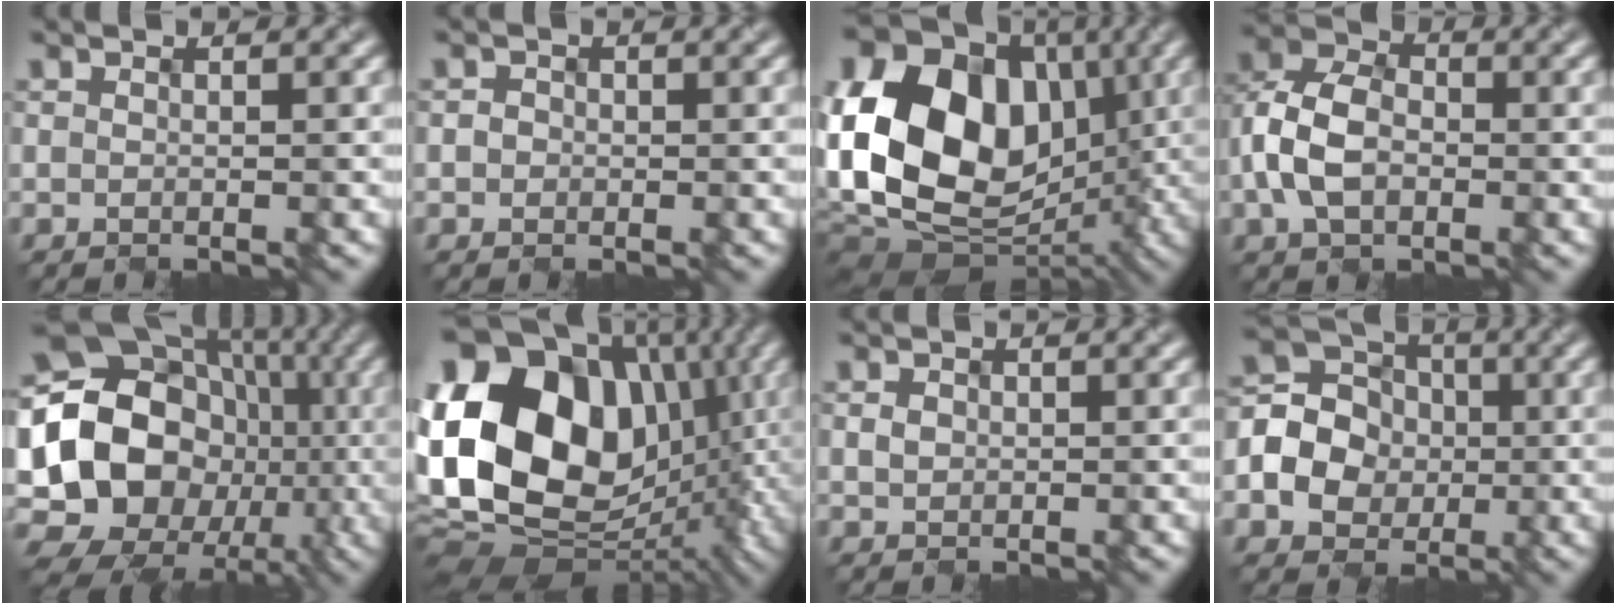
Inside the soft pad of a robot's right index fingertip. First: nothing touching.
{"total": 0.9, "force": [-0.5, 0.7, -0.1], "torque": [0.002, 0.001, -0.008]}
{"total": 18.8, "force": [0.2, 14.3, 12.1], "torque": [-0.206, 0.034, 0.001]}
{"total": 6.0, "force": [-1.2, 4.4, 4.0], "torque": [-0.088, 0.007, -0.031]}
{"total": 20.8, "force": [-4.0, 17.9, 9.8], "torque": [-0.168, 0.013, -0.105]}
{"total": 19.6, "force": [2.3, 15.0, 12.3], "torque": [-0.249, 0.016, 0.057]}
{"total": 0.7, "force": [-0.2, 0.7, 0.1], "torque": [-0.003, -0.001, 0.002]}
{"total": 7.0, "force": [-1.4, 6.2, 2.8], "torque": [-0.062, 0.008, -0.044]}